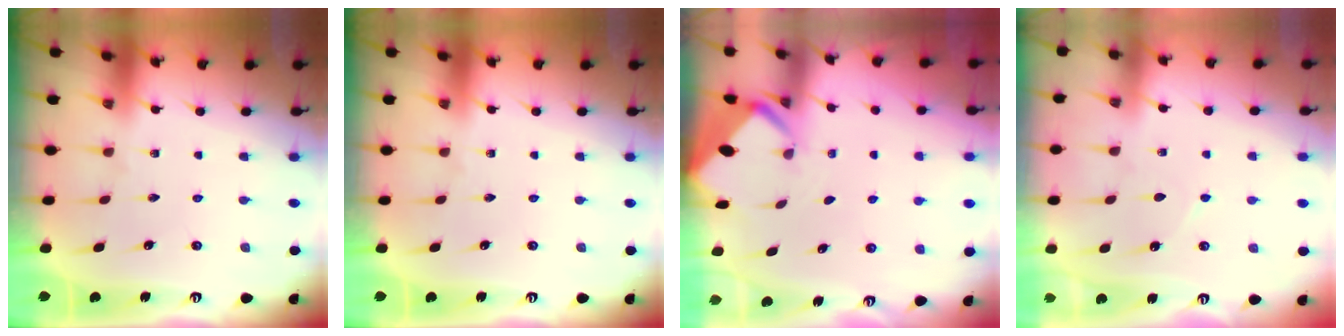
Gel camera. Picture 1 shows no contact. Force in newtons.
{"total": 0.0}
{"total": 2.0, "press": 2.0, "slide": 0.2}
{"total": 4.4, "press": 4.4, "slide": 0.4}